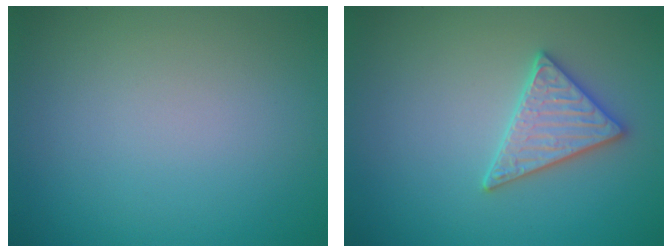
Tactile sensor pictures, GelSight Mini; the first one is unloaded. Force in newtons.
{"total": 3.1, "press": 3.0, "slide": 0.4}